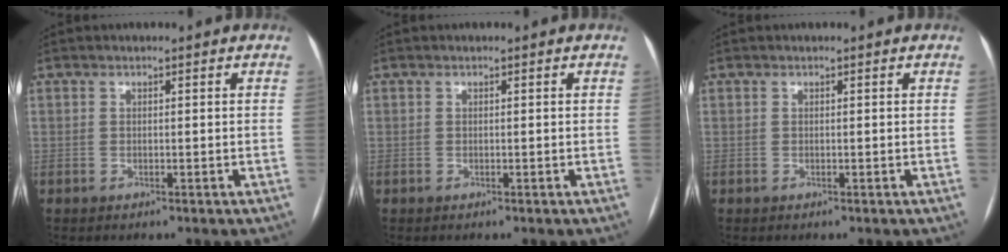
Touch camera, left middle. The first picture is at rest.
{"total": 0.0}
{"total": 0.0}